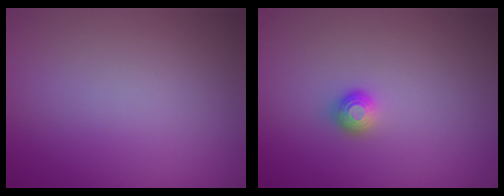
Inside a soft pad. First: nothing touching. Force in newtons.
{"total": 1.1, "press": 1.0, "slide": 0.4}